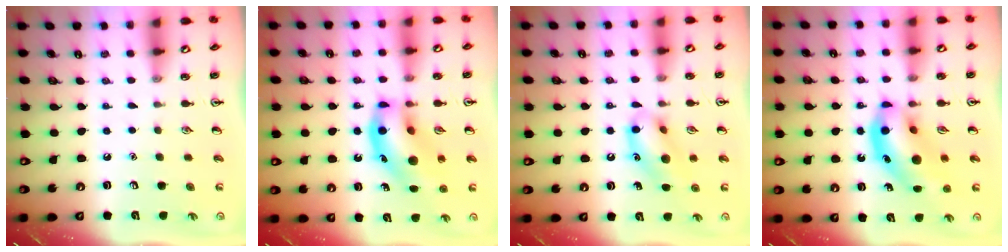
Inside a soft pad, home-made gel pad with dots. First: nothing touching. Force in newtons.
{"total": 16.5, "press": 16.0, "slide": 3.7}
{"total": 11.8, "press": 11.6, "slide": 2.1}
{"total": 13.2, "press": 12.6, "slide": 3.9}